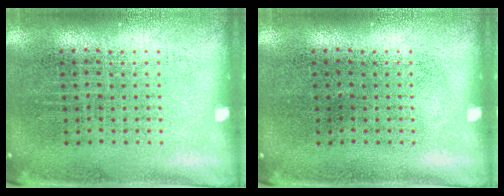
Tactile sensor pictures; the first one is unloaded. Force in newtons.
{"total": 0.0}